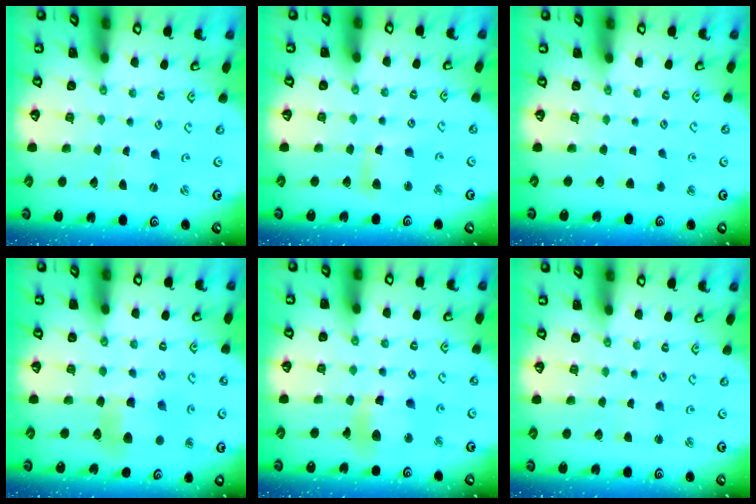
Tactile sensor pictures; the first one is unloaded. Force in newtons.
{"total": 8.5, "press": 8.4, "slide": 1.3}
{"total": 2.7, "press": 2.7, "slide": 0.4}
{"total": 7.9, "press": 7.9, "slide": 0.5}
{"total": 11.8, "press": 11.7, "slide": 1.4}
{"total": 0.9, "press": 0.9, "slide": 0.0}